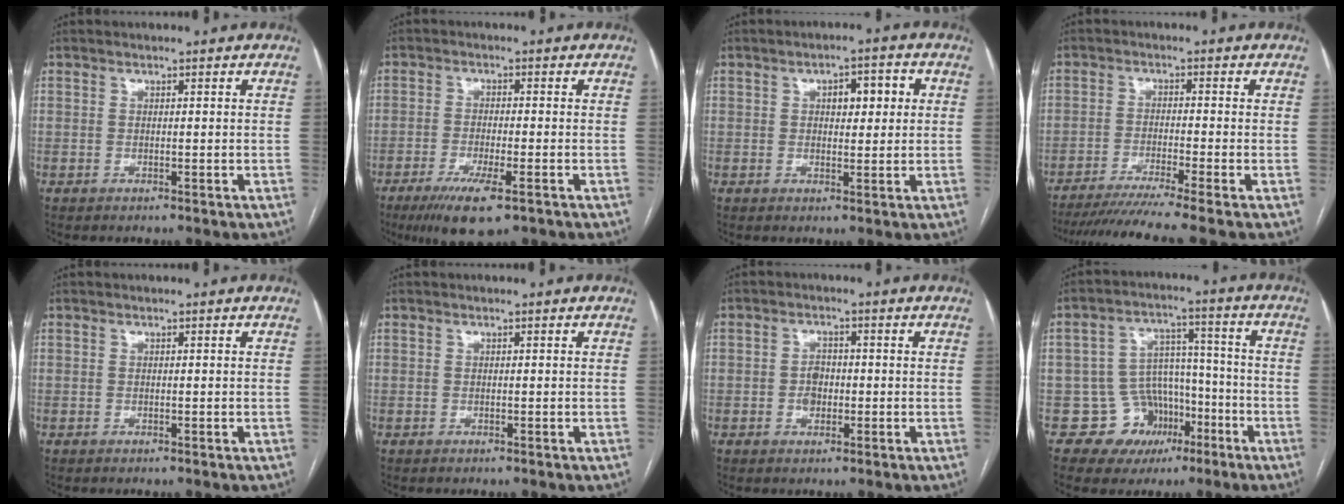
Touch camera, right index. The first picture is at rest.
{"total": 8.2, "force": [-4.9, 1.3, 6.5], "torque": [-0.114, -0.020, -0.079]}
{"total": 4.9, "force": [1.2, 2.2, 4.2], "torque": [-0.060, 0.018, 0.018]}
{"total": 9.9, "force": [-8.2, -2.3, 5.0], "torque": [-0.061, -0.030, -0.131]}
{"total": 0.0}
{"total": 0.0}
{"total": 2.9, "force": [-0.5, 2.1, 1.8], "torque": [-0.028, 0.006, -0.009]}
{"total": 9.4, "force": [-4.5, 8.2, 1.2], "torque": [0.001, 0.051, -0.058]}